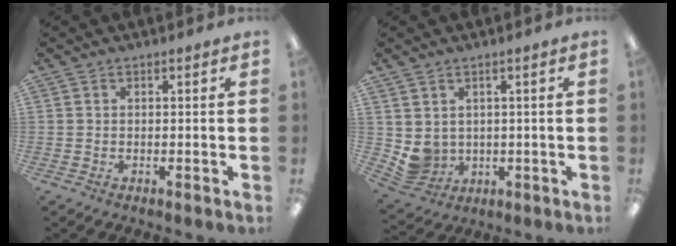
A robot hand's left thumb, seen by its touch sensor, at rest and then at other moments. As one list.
[{"total": 4.5, "force": [1.6, 4.0, 1.4], "torque": [-0.053, -0.013, 0.032]}]